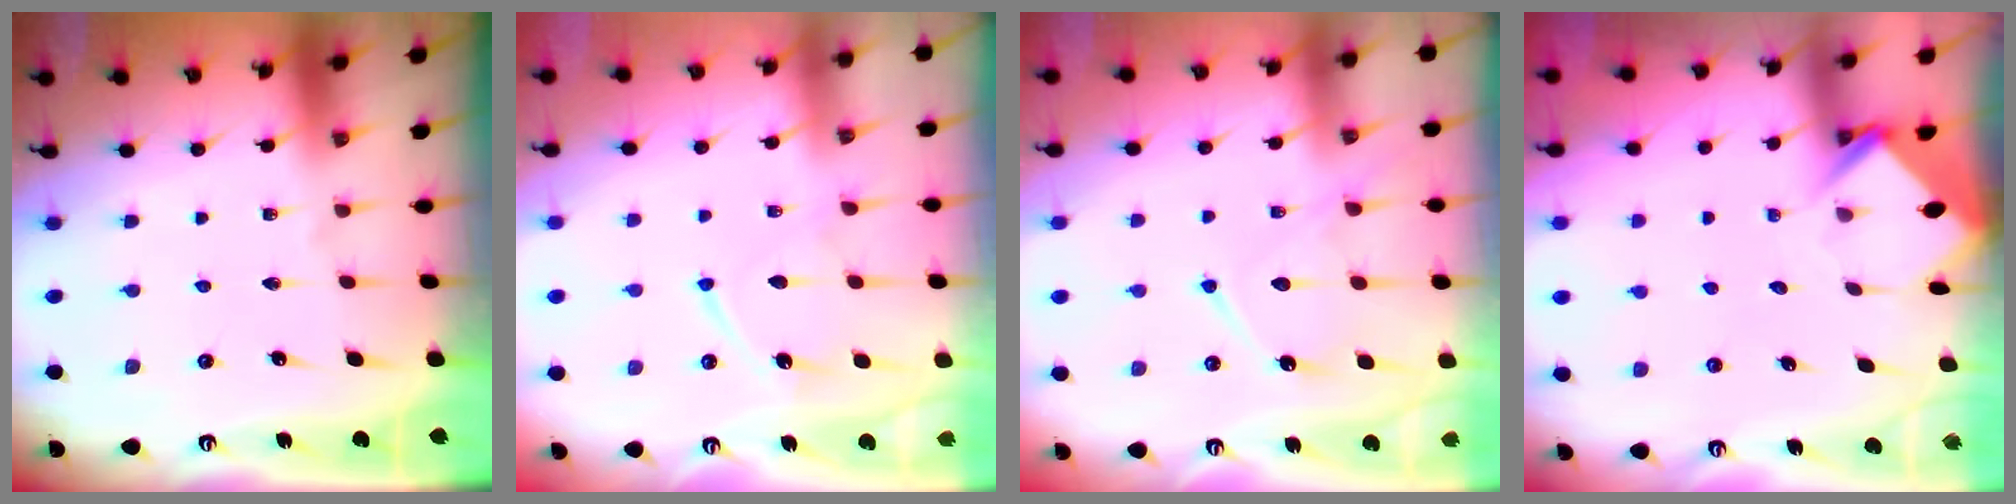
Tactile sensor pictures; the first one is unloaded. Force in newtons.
{"total": 9.6, "press": 9.6, "slide": 1.1}
{"total": 12.7, "press": 12.6, "slide": 1.1}
{"total": 3.8, "press": 3.8, "slide": 0.3}